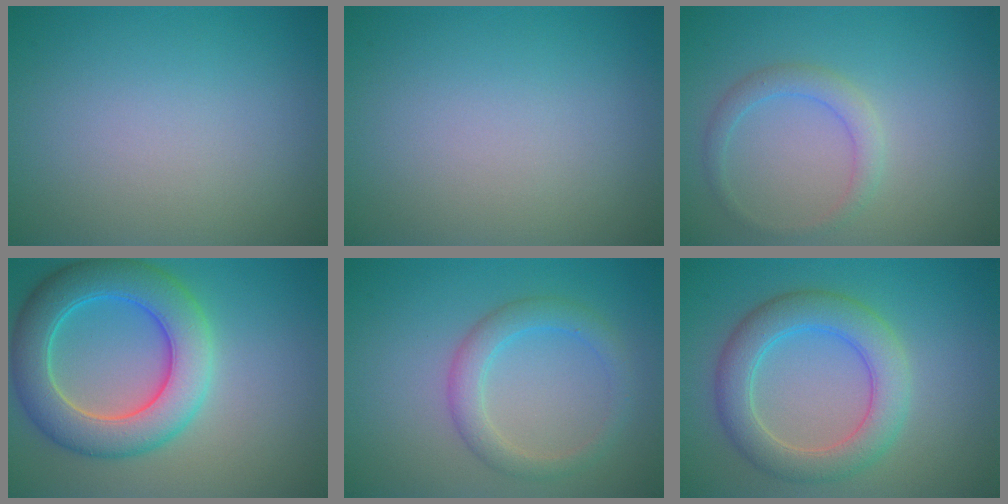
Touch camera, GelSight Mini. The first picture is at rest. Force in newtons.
{"total": 0.0}
{"total": 1.9, "press": 1.9, "slide": 0.1}
{"total": 7.6, "press": 7.6, "slide": 0.3}
{"total": 2.9, "press": 2.9, "slide": 0.1}
{"total": 5.3, "press": 5.2, "slide": 0.3}